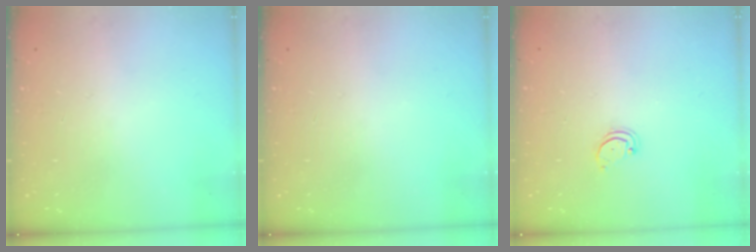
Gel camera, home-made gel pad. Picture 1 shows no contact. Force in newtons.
{"total": 0.0}
{"total": 2.2, "press": 2.2, "slide": 0.2}